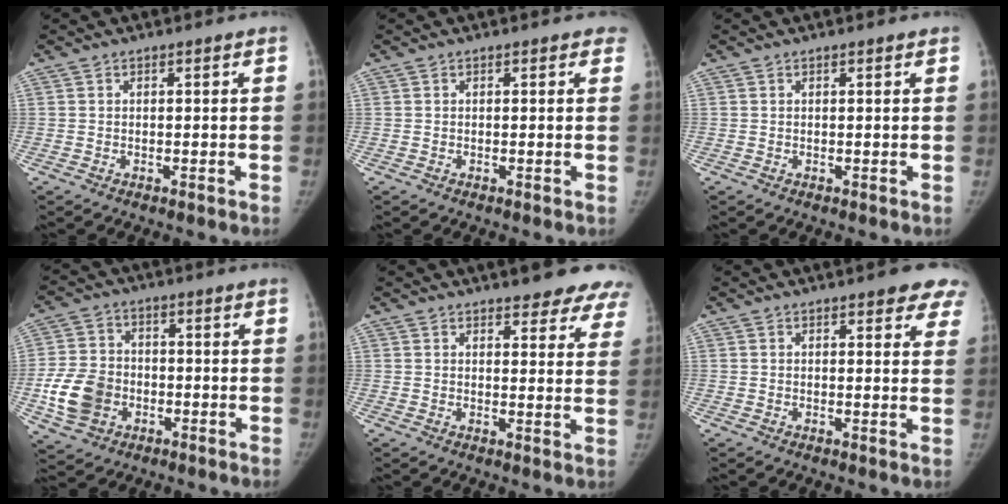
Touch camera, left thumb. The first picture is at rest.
{"total": 1.2, "force": [0.9, 0.7, 0.5], "torque": [0.009, -0.002, -0.001]}
{"total": 0.7, "force": [0.5, 0.1, 0.4], "torque": [-0.005, 0.001, 0.007]}
{"total": 10.7, "force": [-2.9, 8.5, 5.8], "torque": [-0.097, 0.014, -0.054]}
{"total": 12.6, "force": [10.4, 4.2, 5.8], "torque": [-0.019, -0.043, 0.105]}
{"total": 7.9, "force": [5.5, 2.8, 4.9], "torque": [-0.023, -0.016, 0.052]}